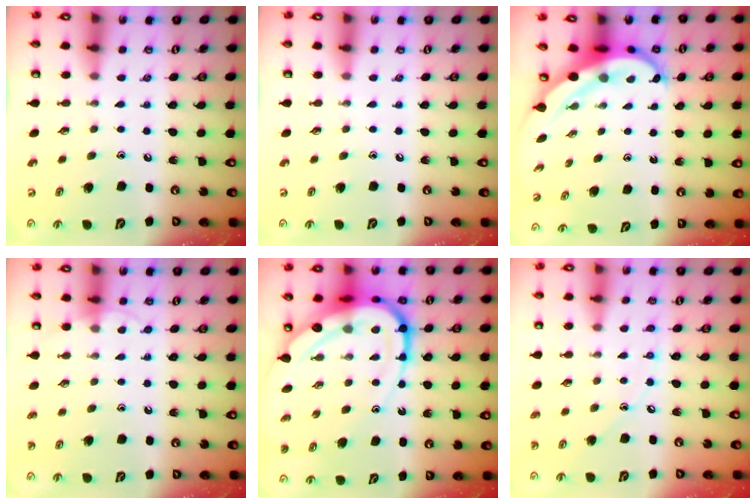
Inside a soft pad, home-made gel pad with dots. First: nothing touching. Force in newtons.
{"total": 0.0}
{"total": 5.7, "press": 5.5, "slide": 1.6}
{"total": 4.3, "press": 4.3, "slide": 0.4}
{"total": 19.2, "press": 19.0, "slide": 2.1}
{"total": 5.5, "press": 5.5, "slide": 0.5}